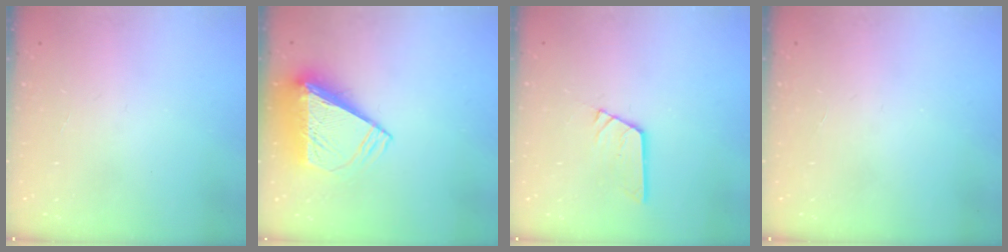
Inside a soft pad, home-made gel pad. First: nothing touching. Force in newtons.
{"total": 9.7, "press": 9.6, "slide": 1.4}
{"total": 4.3, "press": 4.3, "slide": 0.5}
{"total": 0.0}